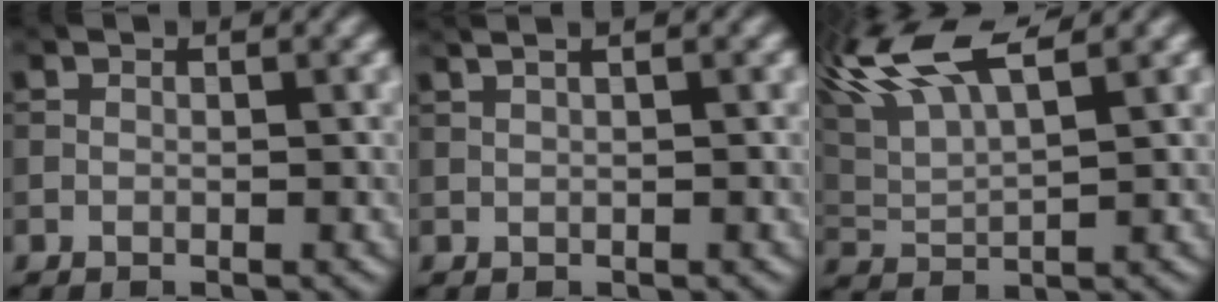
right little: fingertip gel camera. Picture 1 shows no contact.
{"total": 4.2, "force": [2.3, 2.0, 2.8], "torque": [-0.028, 0.032, 0.008]}
{"total": 8.4, "force": [5.3, 2.4, 6.0], "torque": [-0.132, 0.030, 0.094]}